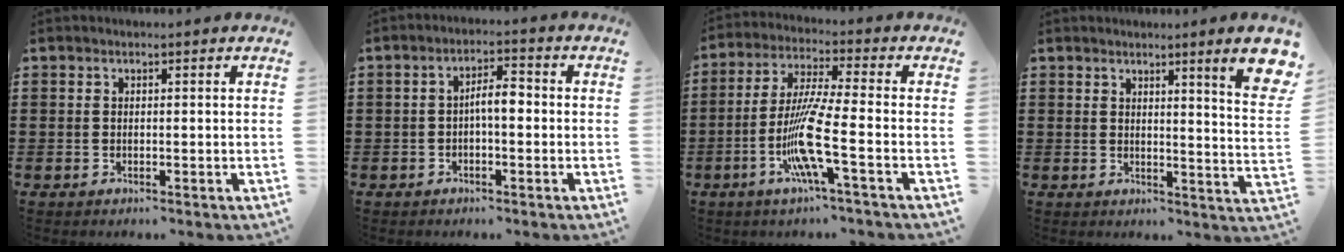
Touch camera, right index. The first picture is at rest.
{"total": 3.7, "force": [-0.4, 1.1, 3.5], "torque": [-0.066, 0.010, -0.011]}
{"total": 10.4, "force": [-3.6, 0.5, 9.8], "torque": [-0.210, -0.019, -0.075]}
{"total": 6.2, "force": [3.6, -0.1, 5.1], "torque": [-0.082, -0.021, 0.055]}